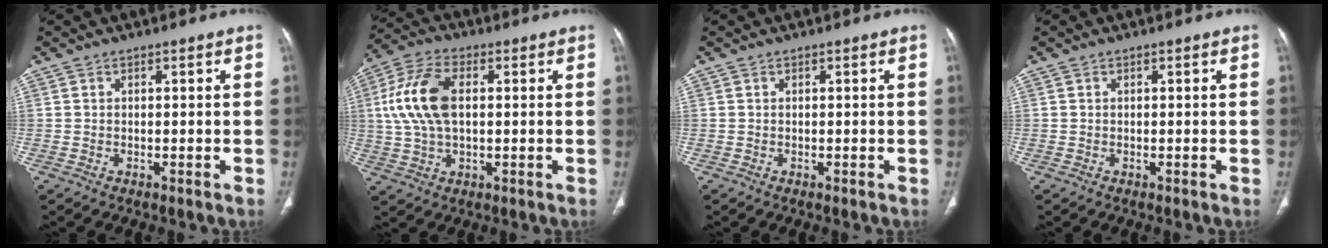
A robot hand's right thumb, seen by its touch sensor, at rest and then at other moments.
{"total": 12.4, "force": [1.6, 6.9, 10.2], "torque": [-0.217, 0.016, 0.030]}
{"total": 0.0}
{"total": 0.0}